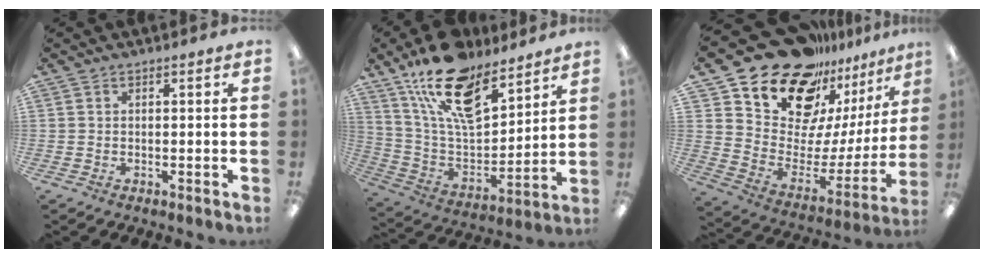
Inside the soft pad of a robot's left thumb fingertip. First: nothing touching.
{"total": 20.0, "force": [14.2, 8.7, 11.1], "torque": [-0.205, -0.081, 0.254]}
{"total": 21.8, "force": [17.2, 10.9, 7.7], "torque": [-0.127, -0.130, 0.311]}